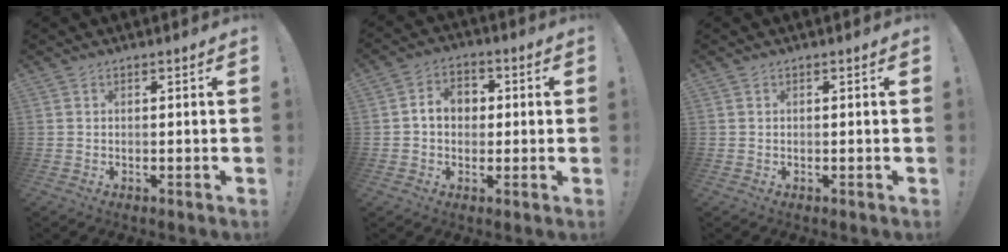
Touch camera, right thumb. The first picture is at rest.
{"total": 7.4, "force": [0.5, 5.9, 4.5], "torque": [-0.069, 0.012, 0.010]}
{"total": 0.0}